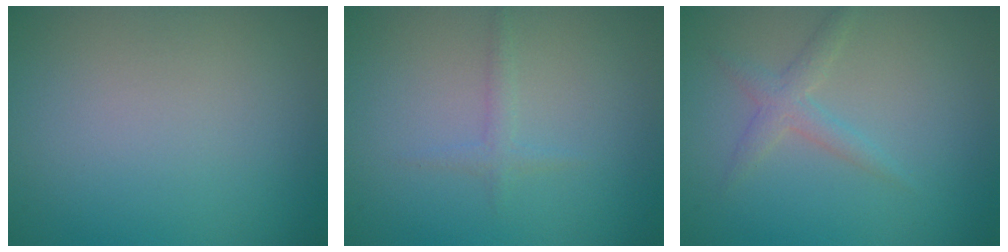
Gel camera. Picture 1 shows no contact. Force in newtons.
{"total": 1.0, "press": 1.0, "slide": 0.1}
{"total": 1.8, "press": 1.8, "slide": 0.1}